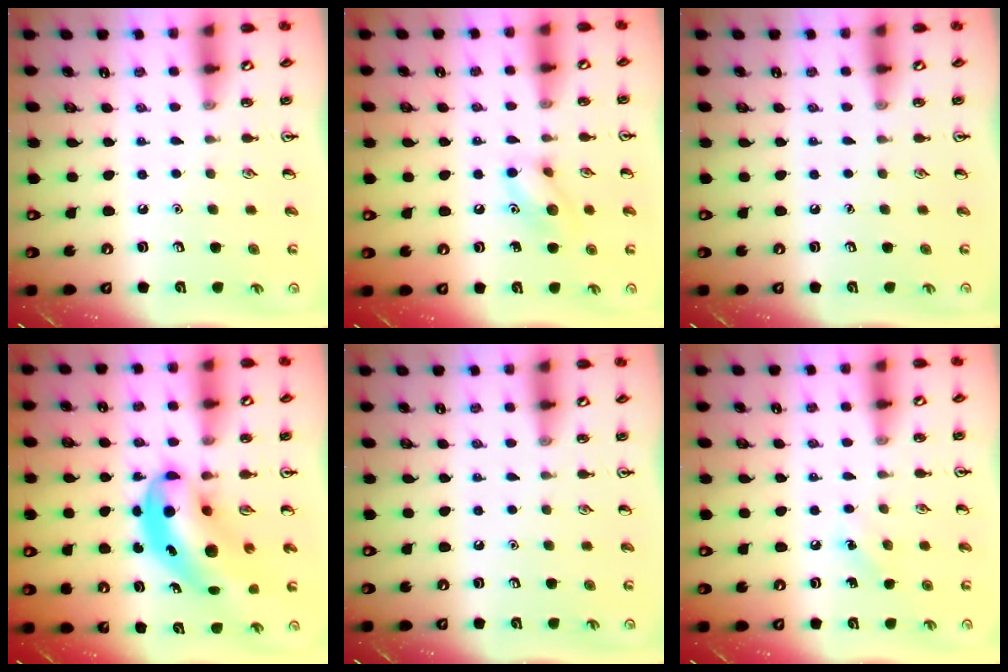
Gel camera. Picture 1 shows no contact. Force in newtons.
{"total": 8.6, "press": 8.6, "slide": 0.6}
{"total": 0.0}
{"total": 10.3, "press": 9.9, "slide": 3.0}
{"total": 0.0}
{"total": 5.6, "press": 5.3, "slide": 1.9}